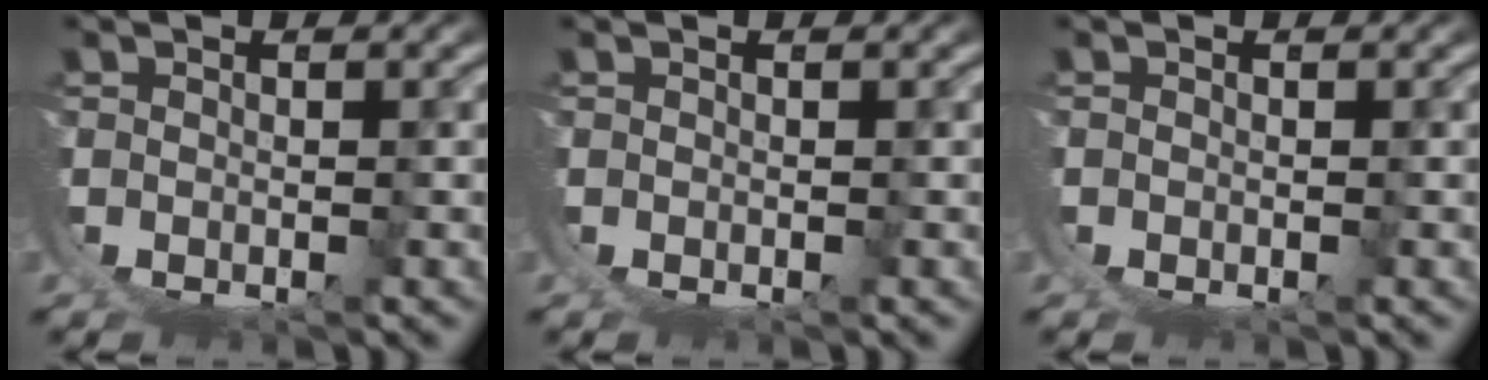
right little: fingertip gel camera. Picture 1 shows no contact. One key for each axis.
{"total": 0.0}
{"total": 0.0}